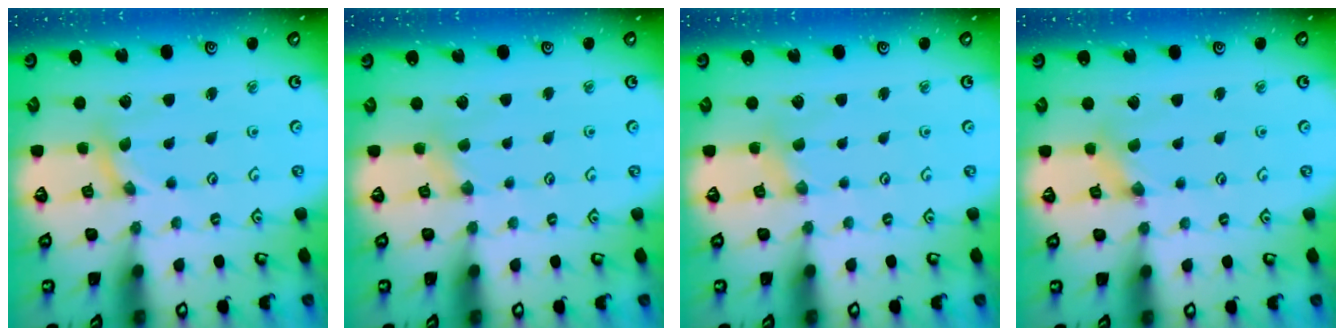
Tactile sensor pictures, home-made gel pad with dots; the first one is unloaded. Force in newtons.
{"total": 2.0, "press": 2.0, "slide": 0.5}
{"total": 2.2, "press": 2.2, "slide": 0.4}
{"total": 2.1, "press": 2.1, "slide": 0.3}